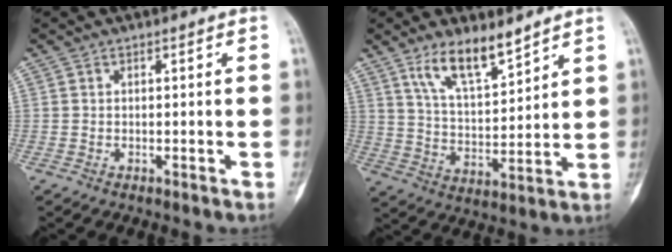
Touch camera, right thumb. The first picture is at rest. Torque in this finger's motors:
{"motor_torque": [-0.37, 0.81, 0.23, 0.06, 0.16]}